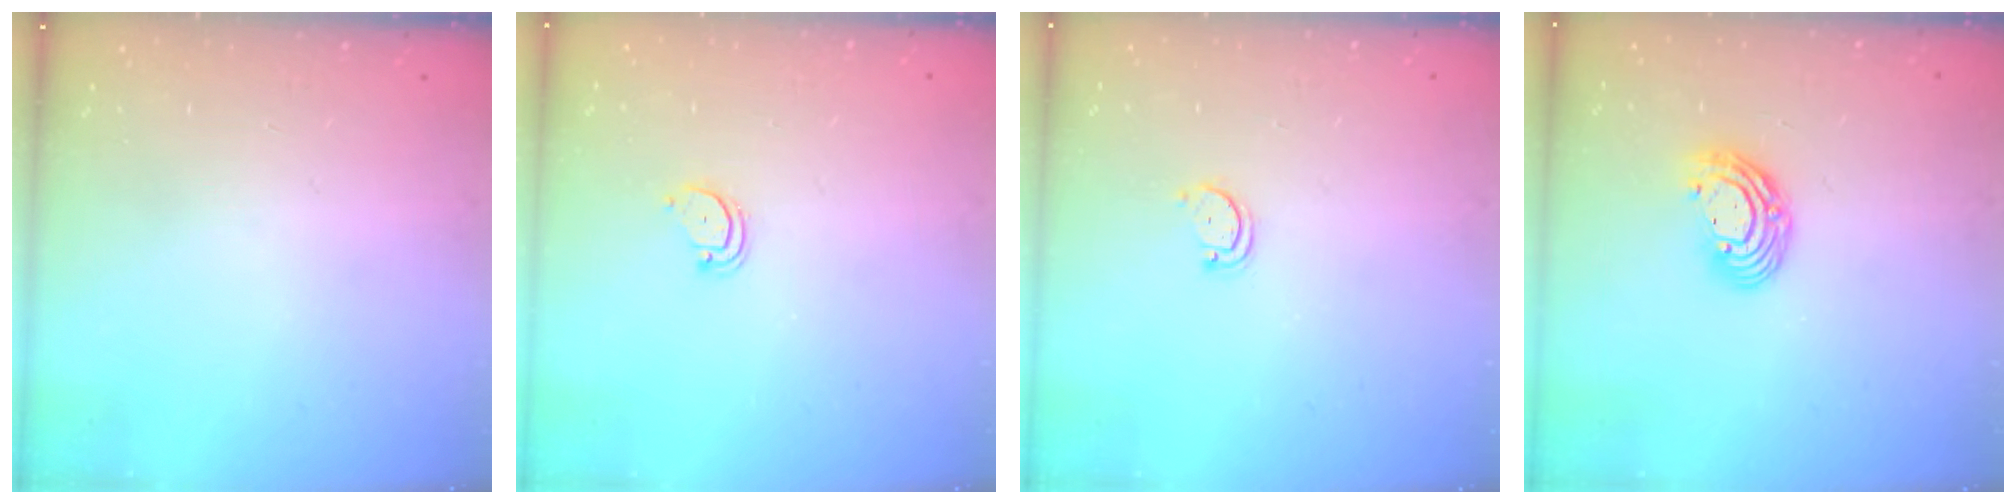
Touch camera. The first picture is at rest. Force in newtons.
{"total": 3.0, "press": 3.0, "slide": 0.3}
{"total": 2.8, "press": 2.8, "slide": 0.3}
{"total": 9.2, "press": 9.2, "slide": 0.6}